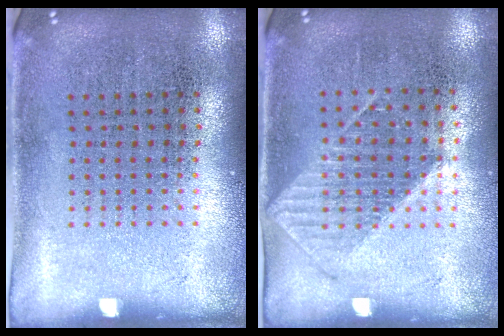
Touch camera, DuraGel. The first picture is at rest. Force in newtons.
{"total": 0.9, "press": 0.9, "slide": 0.3}